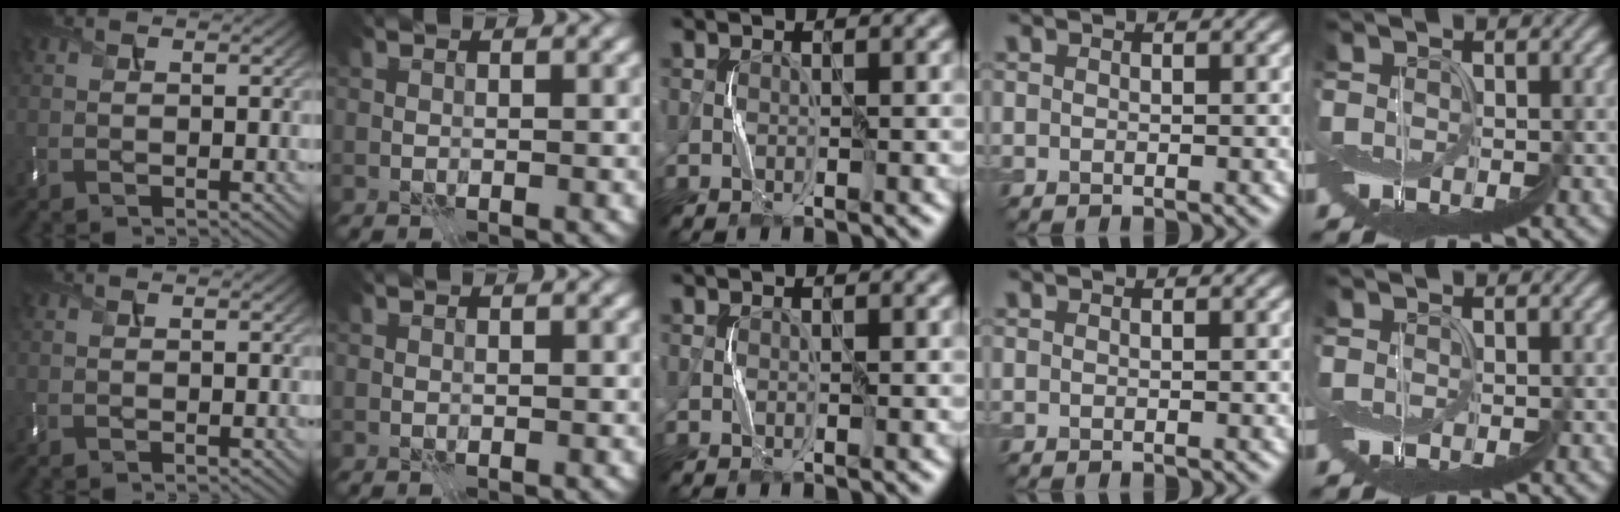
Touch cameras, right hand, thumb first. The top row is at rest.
{}